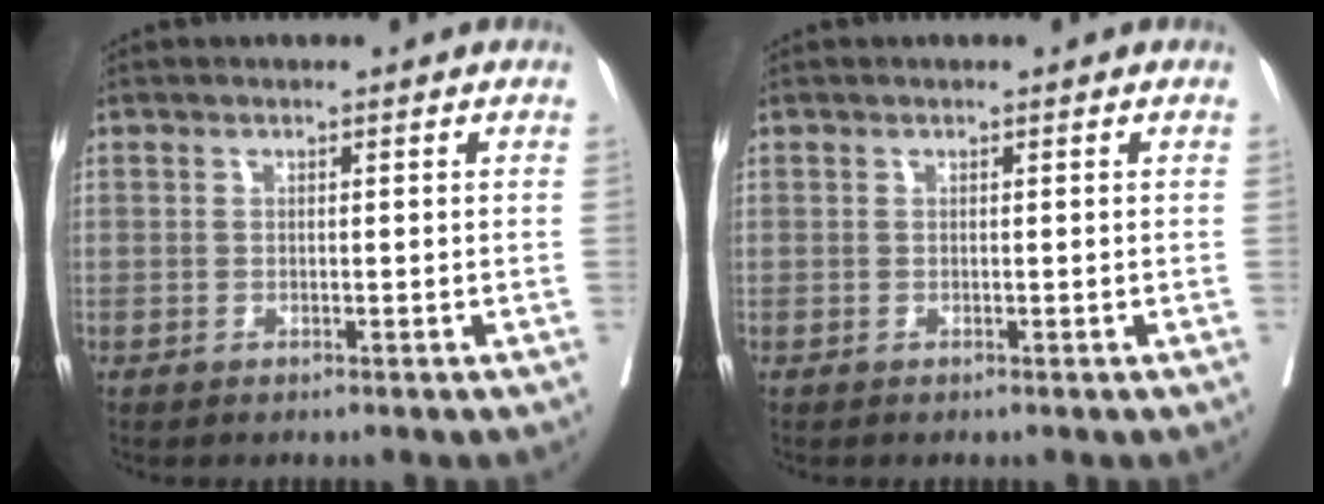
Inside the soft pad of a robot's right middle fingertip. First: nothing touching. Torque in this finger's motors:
{"motor_torque": [0.23, -0.28, 0.03, 0.00]}